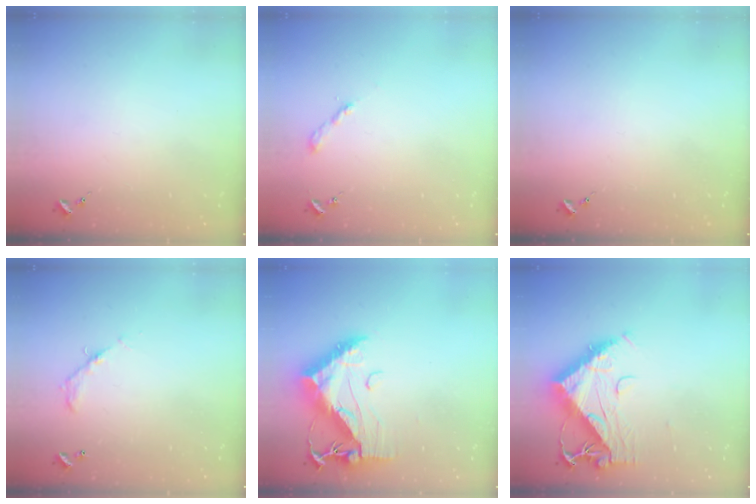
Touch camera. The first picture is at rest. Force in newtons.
{"total": 2.0, "press": 2.0, "slide": 0.2}
{"total": 0.0}
{"total": 6.2, "press": 6.2, "slide": 0.4}
{"total": 19.1, "press": 19.0, "slide": 1.6}
{"total": 12.0, "press": 11.9, "slide": 1.4}